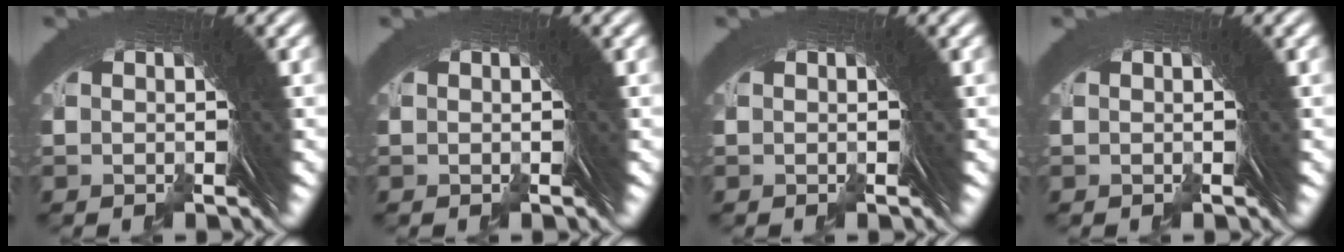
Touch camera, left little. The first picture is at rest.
{"total": 0.0}
{"total": 0.0}
{"total": 0.0}